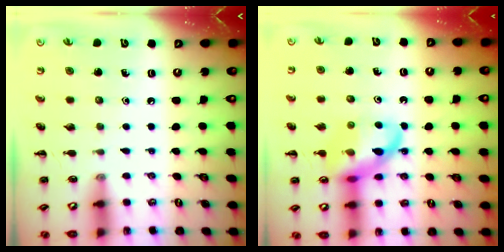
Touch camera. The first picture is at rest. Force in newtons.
{"total": 13.9, "press": 13.7, "slide": 2.3}